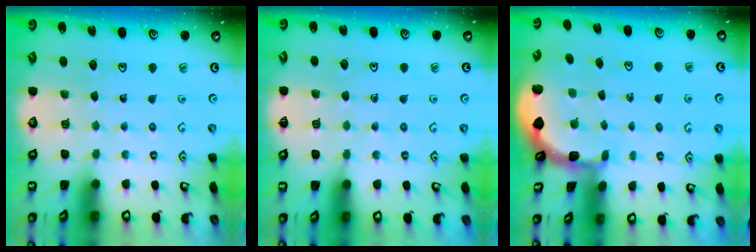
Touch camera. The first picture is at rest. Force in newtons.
{"total": 2.7, "press": 2.6, "slide": 0.5}
{"total": 2.6, "press": 2.6, "slide": 0.3}